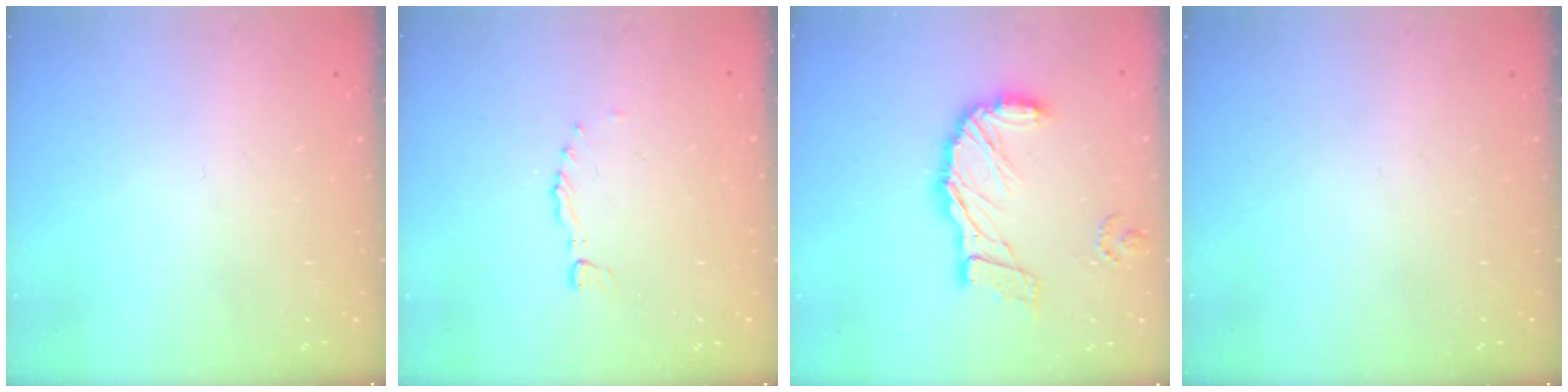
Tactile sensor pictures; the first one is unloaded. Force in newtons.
{"total": 0.0}
{"total": 14.7, "press": 14.5, "slide": 2.3}
{"total": 0.0}